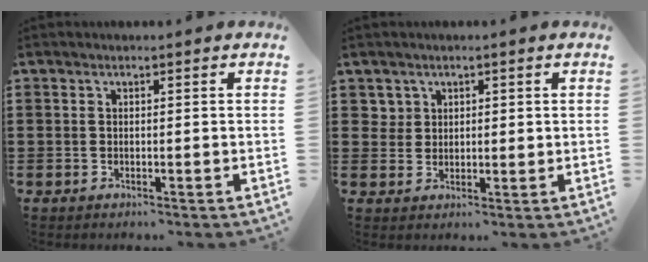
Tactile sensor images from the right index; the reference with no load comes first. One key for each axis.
{"total": 2.3, "fx": 1.3, "fy": 1.9, "fz": 0.4, "tx": -0.016, "ty": 0.011, "tz": 0.024}